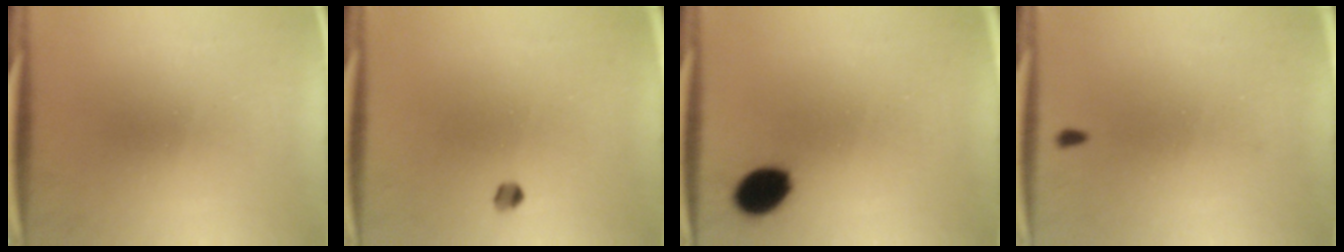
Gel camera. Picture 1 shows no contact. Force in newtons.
{"total": 1.7}
{"total": 8.4}
{"total": 0.8}